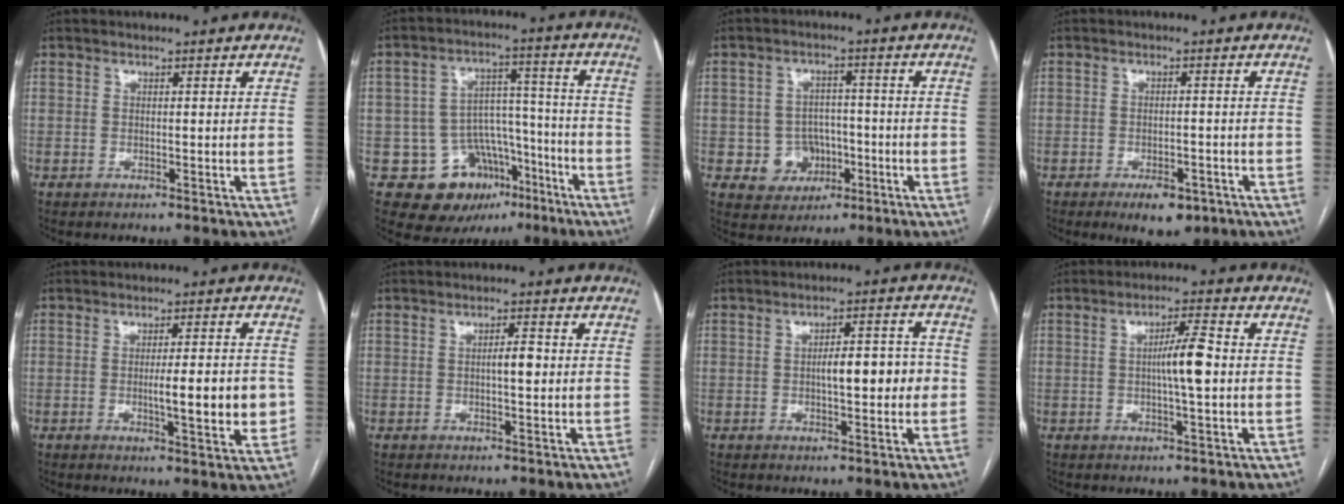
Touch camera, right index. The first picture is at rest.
{"total": 12.4, "force": [-6.4, 9.7, 4.4], "torque": [-0.050, 0.057, -0.082]}
{"total": 5.9, "force": [-1.5, 5.5, 1.5], "torque": [-0.017, 0.015, -0.013]}
{"total": 5.5, "force": [-3.3, 2.5, 3.7], "torque": [-0.051, -0.001, -0.039]}
{"total": 8.0, "force": [-1.0, 1.1, 7.9], "torque": [-0.113, -0.006, -0.014]}
{"total": 2.6, "force": [-0.1, 0.6, 2.6], "torque": [-0.042, 0.003, -0.001]}
{"total": 6.7, "force": [-0.5, 2.1, 6.3], "torque": [-0.095, 0.023, -0.004]}
{"total": 5.8, "force": [-0.1, 0.4, 5.8], "torque": [-0.101, 0.007, -0.004]}